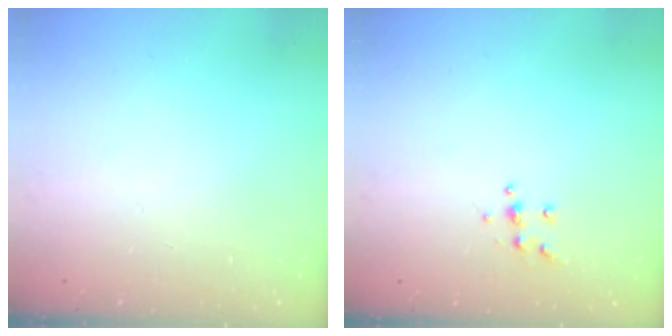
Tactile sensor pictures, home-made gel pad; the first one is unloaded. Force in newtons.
{"total": 5.2, "press": 5.2, "slide": 0.6}